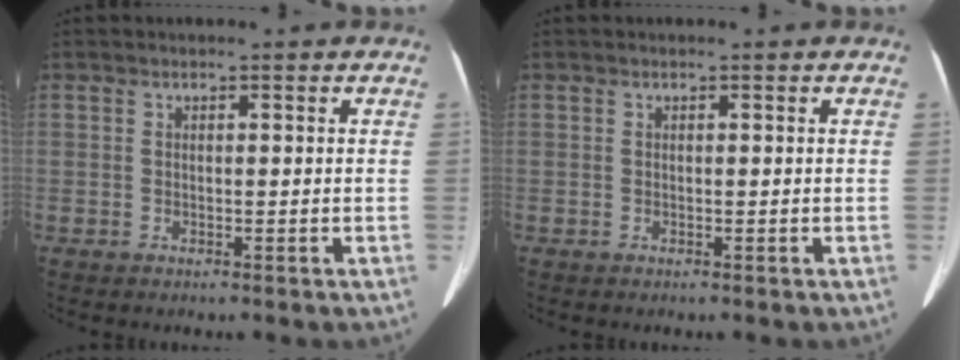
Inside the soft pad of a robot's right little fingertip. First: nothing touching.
{"total": 0.0}